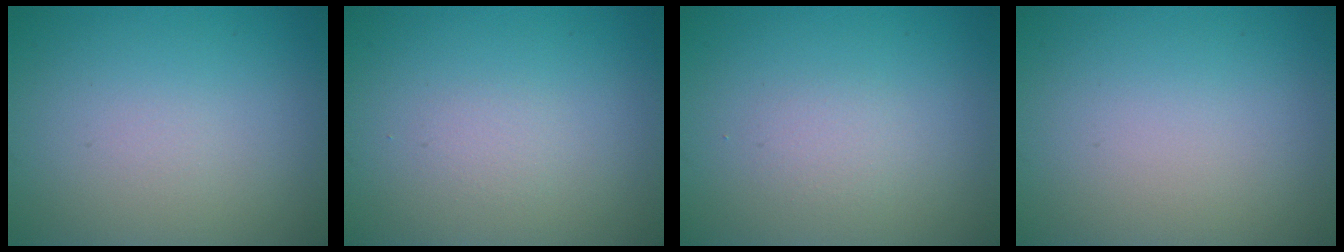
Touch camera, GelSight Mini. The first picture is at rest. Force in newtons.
{"total": 0.8, "press": 0.8, "slide": 0.1}
{"total": 1.1, "press": 1.1, "slide": 0.0}
{"total": 0.0}